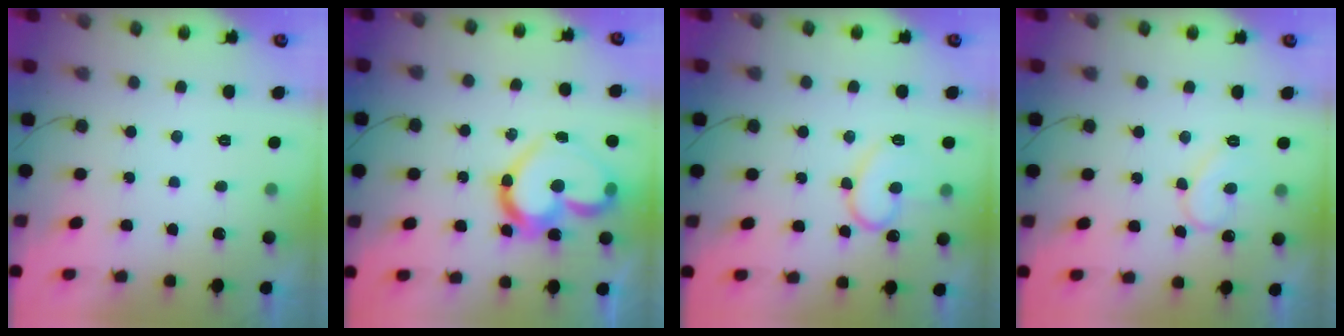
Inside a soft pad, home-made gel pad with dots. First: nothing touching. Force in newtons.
{"total": 18.9, "press": 18.8, "slide": 1.9}
{"total": 14.1, "press": 14.1, "slide": 1.3}
{"total": 9.5, "press": 9.5, "slide": 0.9}